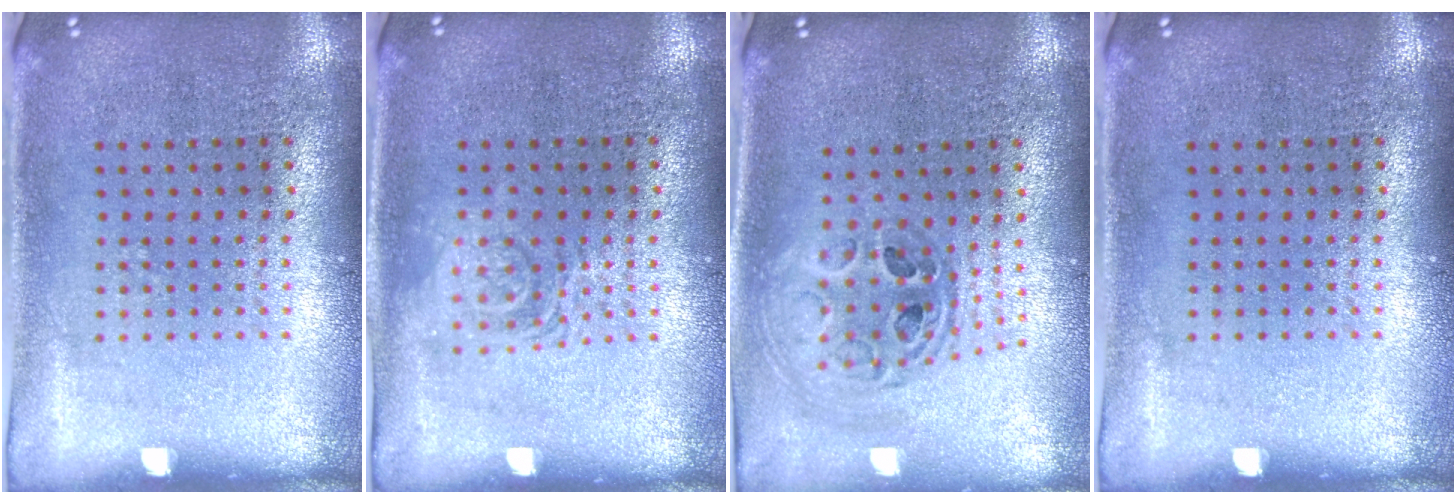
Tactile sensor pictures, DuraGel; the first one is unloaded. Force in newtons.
{"total": 1.1, "press": 1.1, "slide": 0.2}
{"total": 0.9, "press": 0.9, "slide": 0.2}
{"total": 0.0}